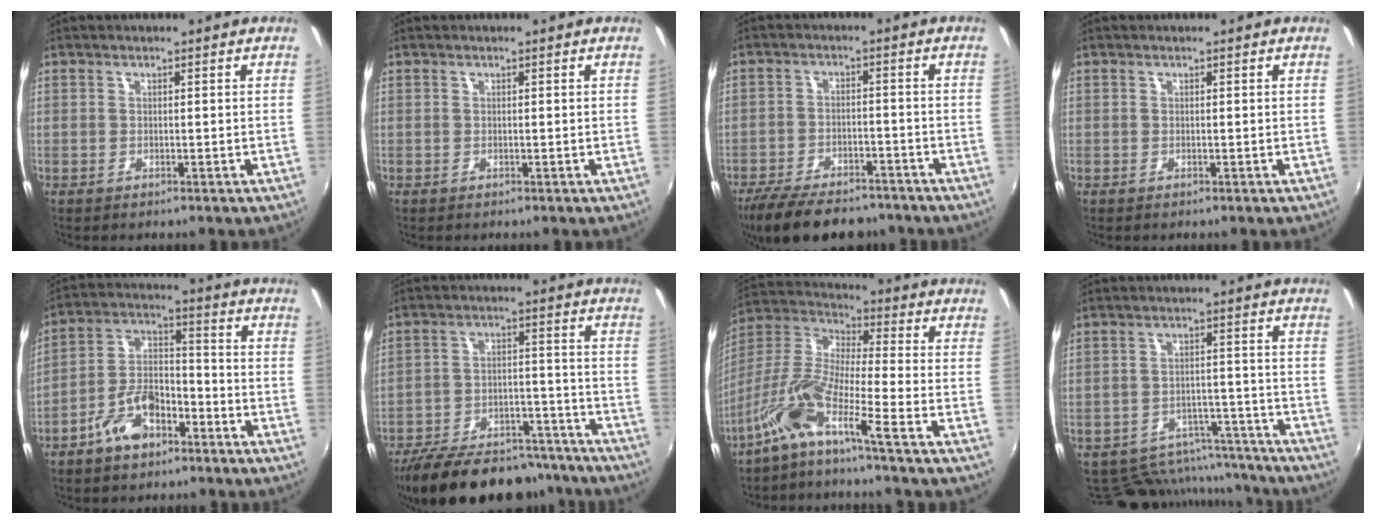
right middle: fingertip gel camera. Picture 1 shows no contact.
{"total": 0.0}
{"total": 14.8, "force": [-11.6, 5.8, 7.0], "torque": [-0.154, -0.018, -0.180]}
{"total": 0.0}
{"total": 9.7, "force": [-6.1, 5.0, 5.7], "torque": [-0.112, 0.020, -0.106]}
{"total": 24.9, "force": [-21.0, 8.8, 10.0], "torque": [-0.197, 0.008, -0.284]}
{"total": 10.0, "force": [-6.4, -0.2, 7.7], "torque": [-0.154, -0.003, -0.133]}
{"total": 13.5, "force": [-11.4, 6.4, 3.4], "torque": [-0.078, 0.027, -0.136]}